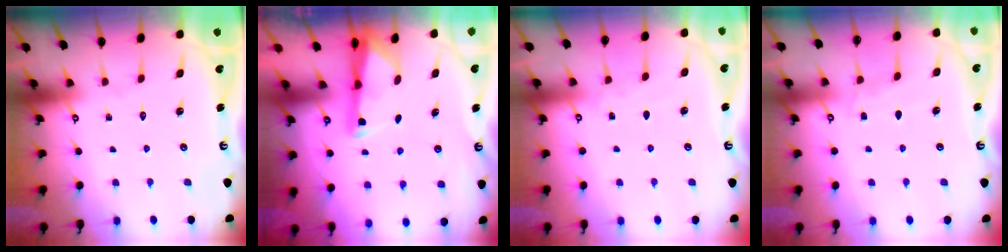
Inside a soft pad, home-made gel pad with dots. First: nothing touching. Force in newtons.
{"total": 2.7, "press": 2.7, "slide": 0.4}
{"total": 2.7, "press": 2.7, "slide": 0.4}
{"total": 4.7, "press": 4.7, "slide": 0.6}